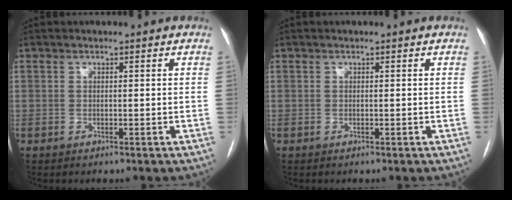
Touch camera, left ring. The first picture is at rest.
{"total": 0.0}